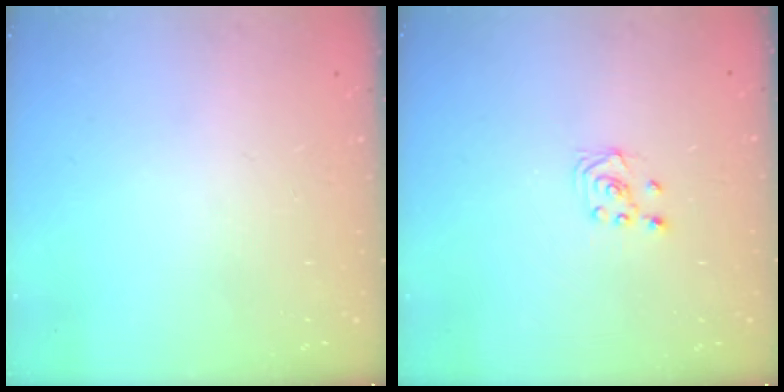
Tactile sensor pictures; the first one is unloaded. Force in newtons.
{"total": 2.3, "press": 2.2, "slide": 0.6}